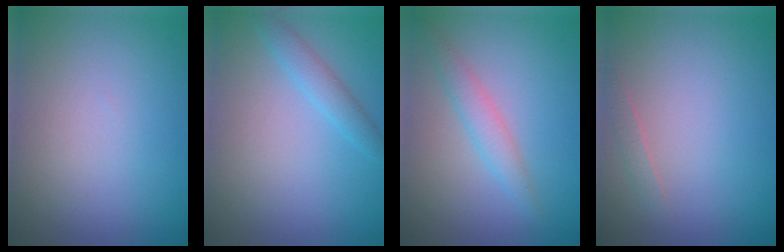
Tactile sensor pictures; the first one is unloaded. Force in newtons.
{"total": 1.9, "press": 1.9, "slide": 0.1}
{"total": 2.1, "press": 2.1, "slide": 0.1}
{"total": 0.9, "press": 0.9, "slide": 0.0}